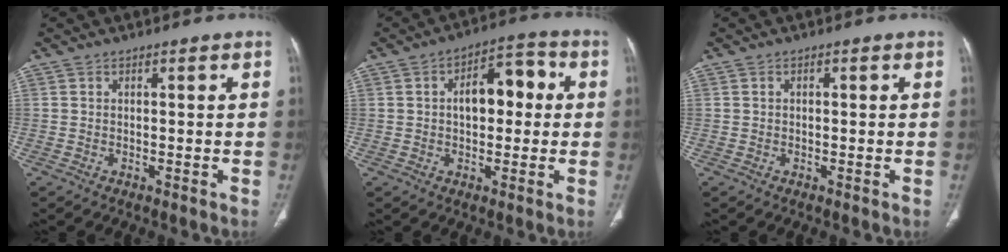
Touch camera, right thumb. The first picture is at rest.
{"total": 9.7, "force": [1.1, 5.6, 7.8], "torque": [-0.093, 0.028, 0.013]}
{"total": 0.0}